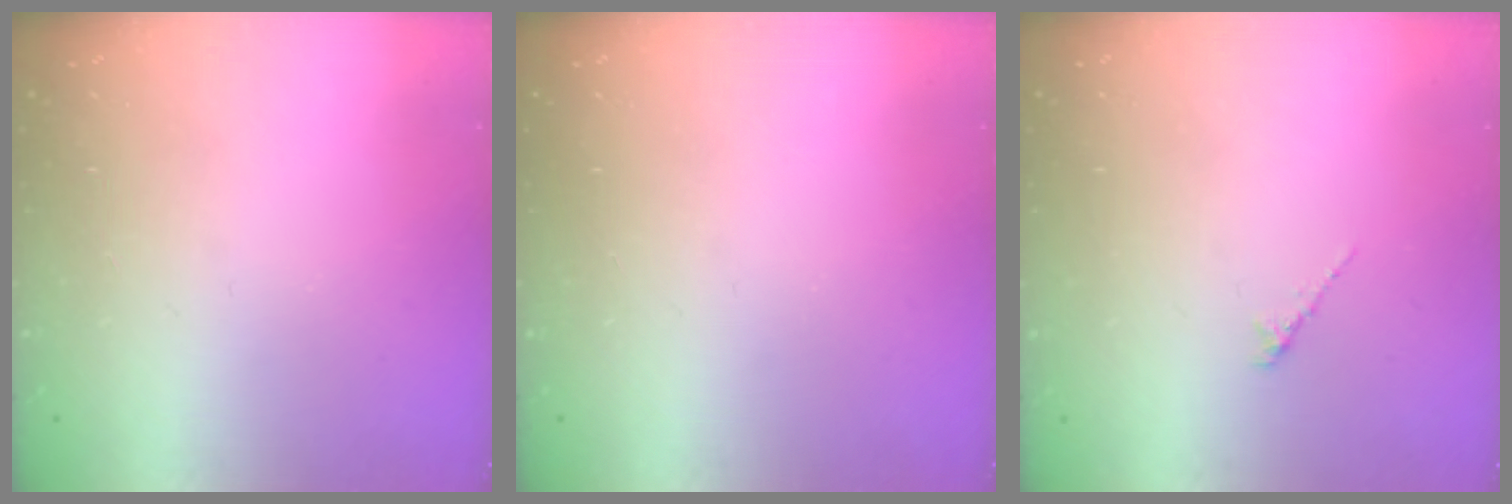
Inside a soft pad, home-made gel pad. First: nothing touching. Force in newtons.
{"total": 0.0}
{"total": 1.2, "press": 1.1, "slide": 0.4}